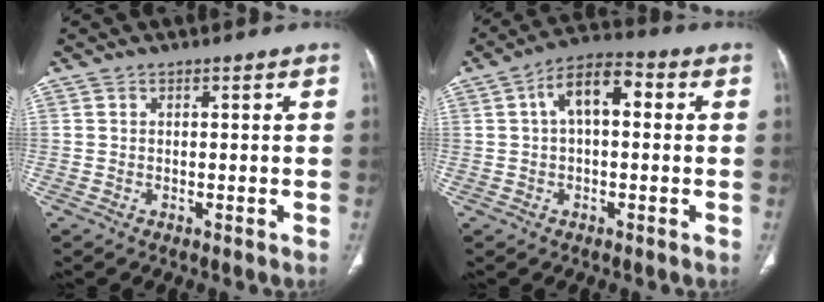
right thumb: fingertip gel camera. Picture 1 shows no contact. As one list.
[{"total": 8.7, "force": [1.5, 4.6, 7.3], "torque": [-0.117, 0.030, 0.015]}]